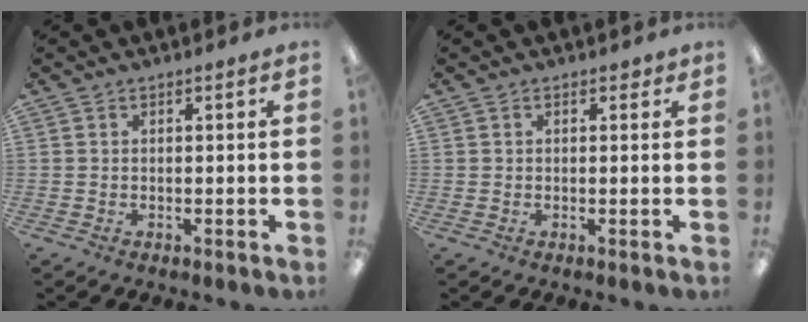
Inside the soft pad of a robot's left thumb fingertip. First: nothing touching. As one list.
[{"total": 1.2, "force": [0.5, 0.9, 0.5], "torque": [-0.010, 0.005, 0.009]}]